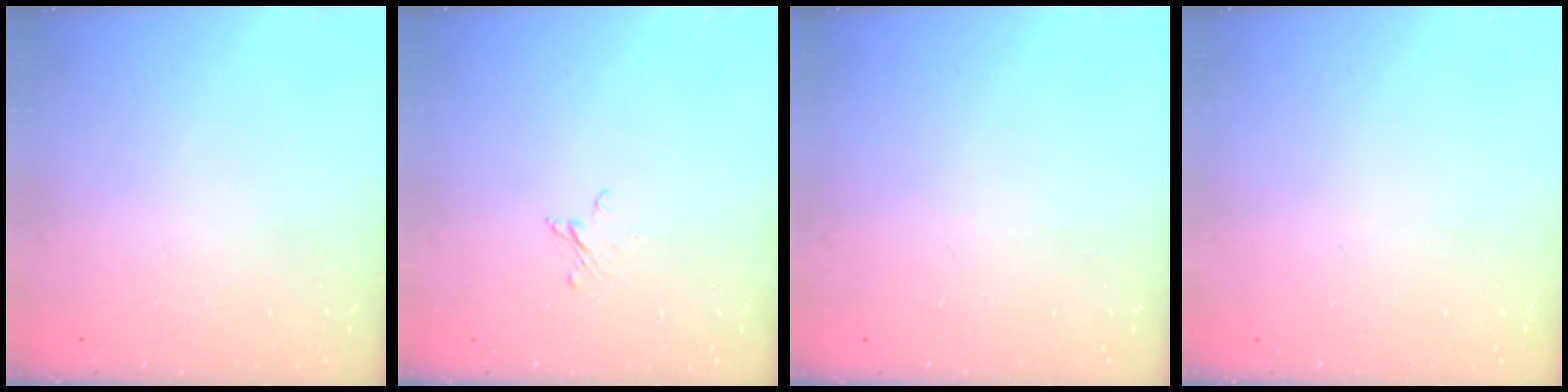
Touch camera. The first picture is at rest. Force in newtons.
{"total": 2.0, "press": 2.0, "slide": 0.1}
{"total": 0.0}
{"total": 0.0}